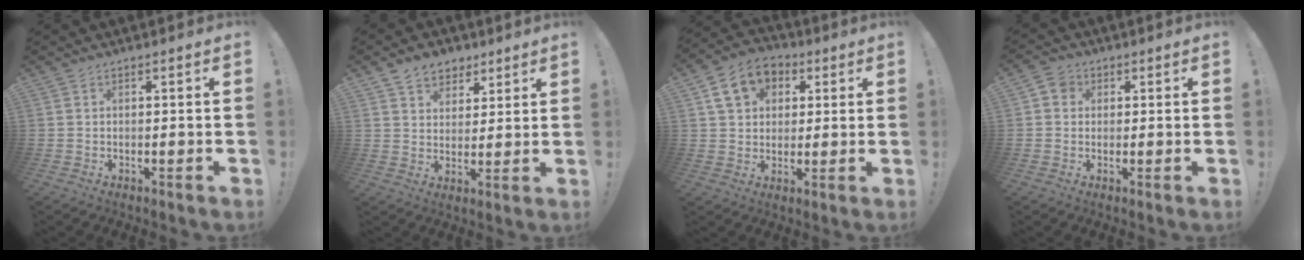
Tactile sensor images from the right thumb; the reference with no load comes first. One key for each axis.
{"total": 8.0, "fx": 5.0, "fy": 5.9, "fz": 1.8, "tx": -0.021, "ty": -0.031, "tz": 0.098}
{"total": 11.8, "fx": 4.8, "fy": 9.4, "fz": 5.3, "tx": -0.073, "ty": -0.008, "tz": 0.095}
{"total": 4.0, "fx": 0.7, "fy": 3.7, "fz": 1.5, "tx": -0.024, "ty": 0.009, "tz": 0.015}